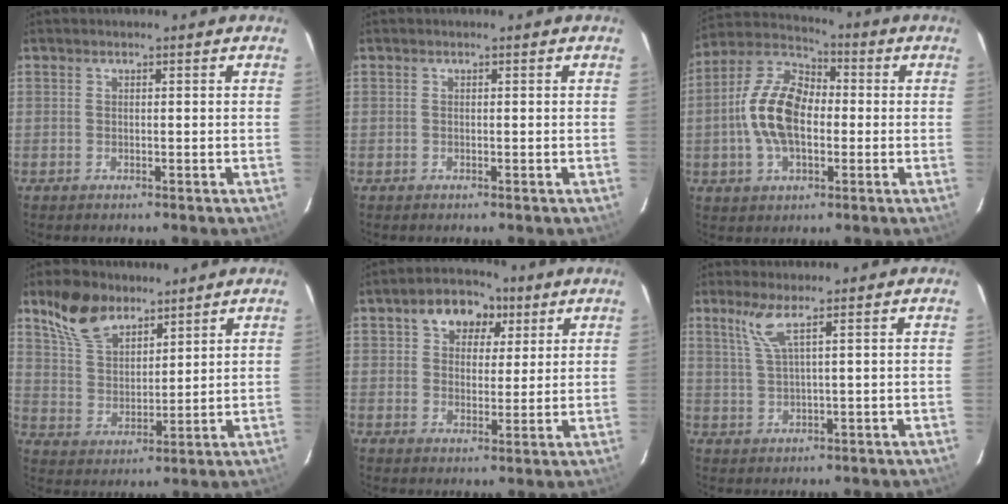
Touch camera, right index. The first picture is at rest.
{"total": 0.0}
{"total": 14.0, "force": [-1.4, 8.1, 11.3], "torque": [-0.234, 0.015, -0.032]}
{"total": 11.1, "force": [7.8, 5.8, 5.4], "torque": [-0.111, 0.026, 0.156]}
{"total": 8.8, "force": [4.2, 6.4, 4.4], "torque": [-0.079, 0.023, 0.065]}
{"total": 4.0, "force": [2.2, -0.5, 3.3], "torque": [-0.071, -0.003, 0.053]}